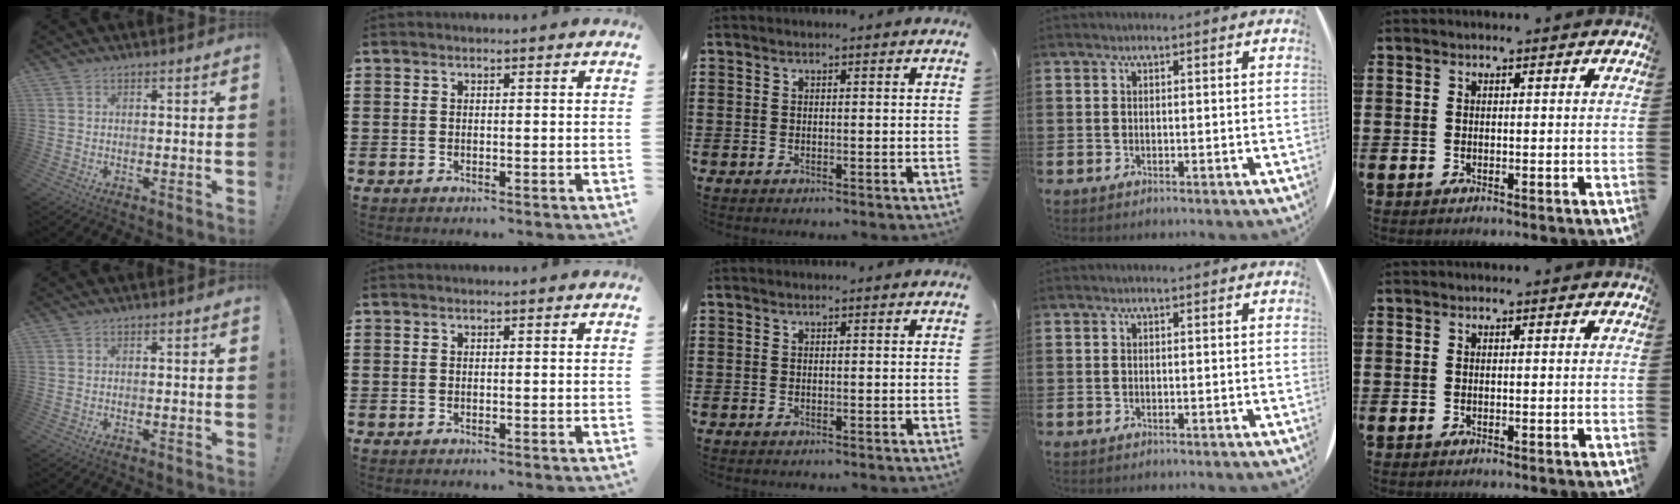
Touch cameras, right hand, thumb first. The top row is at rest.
{}